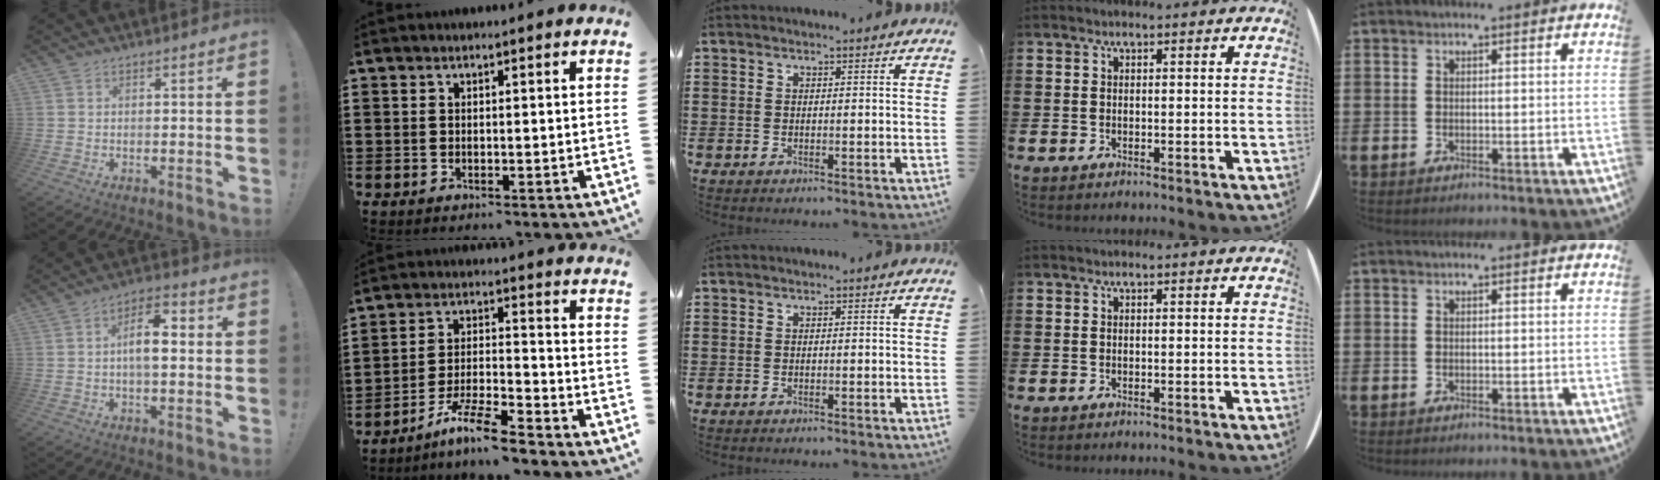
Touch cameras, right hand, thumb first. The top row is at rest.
{"thumb": {"total": 8.8, "force": [0.2, 4.2, 7.7], "torque": [-0.124, 0.006, -0.001]}, "index": {"total": 7.6, "force": [-6.5, 0.2, 3.9], "torque": [-0.080, 0.000, -0.125]}}